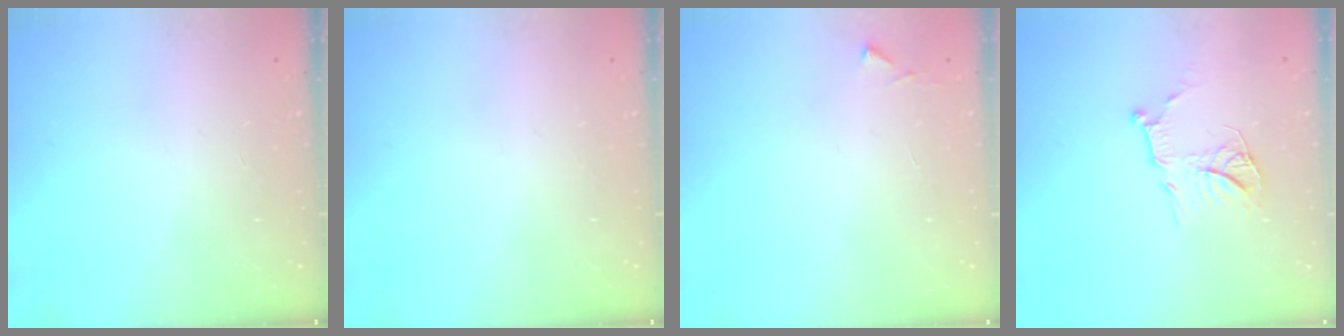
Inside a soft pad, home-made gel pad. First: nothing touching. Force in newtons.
{"total": 0.0}
{"total": 4.8, "press": 4.8, "slide": 0.6}
{"total": 12.1, "press": 12.1, "slide": 0.9}